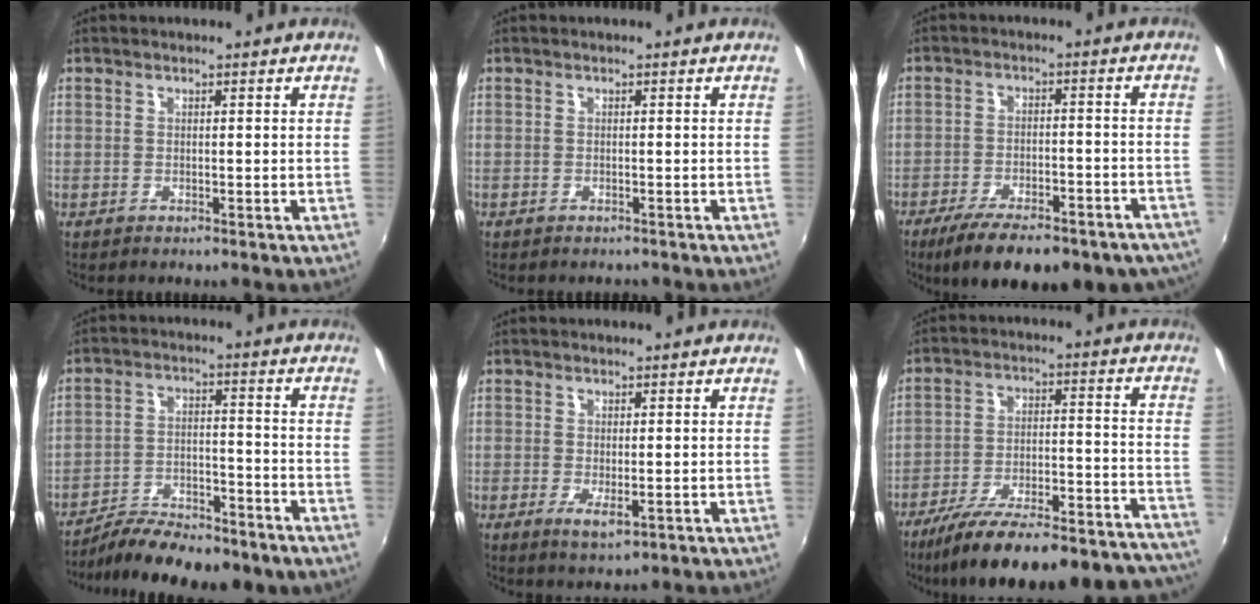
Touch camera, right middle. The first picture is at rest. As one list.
[{"total": 0.9, "force": [-0.7, 0.5, 0.1], "torque": [-0.007, -0.002, -0.009]}, {"total": 20.9, "force": [-16.0, 7.5, 11.1], "torque": [-0.198, -0.029, -0.210]}, {"total": 15.2, "force": [-12.5, 4.5, 7.4], "torque": [-0.147, -0.025, -0.189]}, {"total": 3.2, "force": [-0.8, 1.0, 2.9], "torque": [-0.051, -0.012, -0.008]}, {"total": 31.4, "force": [-27.7, 5.9, 13.4], "torque": [-0.194, -0.030, -0.372]}]